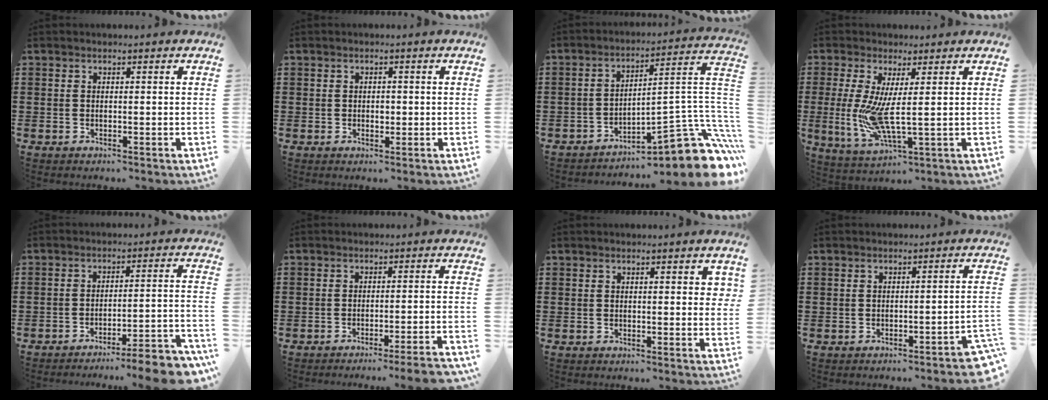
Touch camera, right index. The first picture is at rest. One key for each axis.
{"total": 3.2, "fx": -0.7, "fy": 1.1, "fz": 2.9, "tx": -0.053, "ty": 0.001, "tz": -0.012}
{"total": 11.1, "fx": -6.5, "fy": 3.0, "fz": 8.4, "tx": -0.103, "ty": -0.004, "tz": -0.117}
{"total": 8.0, "fx": 0.4, "fy": 1.2, "fz": 7.9, "tx": -0.174, "ty": -0.025, "tz": 0.007}
{"total": 5.6, "fx": -5.2, "fy": -0.5, "fz": 2.2, "tx": -0.033, "ty": -0.013, "tz": -0.102}
{"total": 3.5, "fx": -3.0, "fy": -0.5, "fz": 1.7, "tx": -0.027, "ty": -0.011, "tz": -0.058}
{"total": 1.4, "fx": 0.4, "fy": 0.4, "fz": 1.2, "tx": -0.017, "ty": 0.001, "tz": 0.005}
{"total": 2.0, "fx": -1.7, "fy": 0.0, "fz": 1.0, "tx": -0.020, "ty": -0.003, "tz": -0.036}